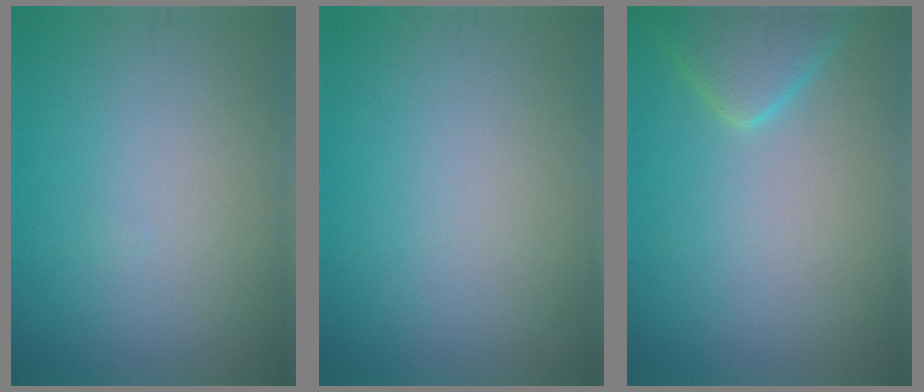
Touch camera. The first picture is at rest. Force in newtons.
{"total": 0.0}
{"total": 3.7, "press": 3.7, "slide": 0.3}